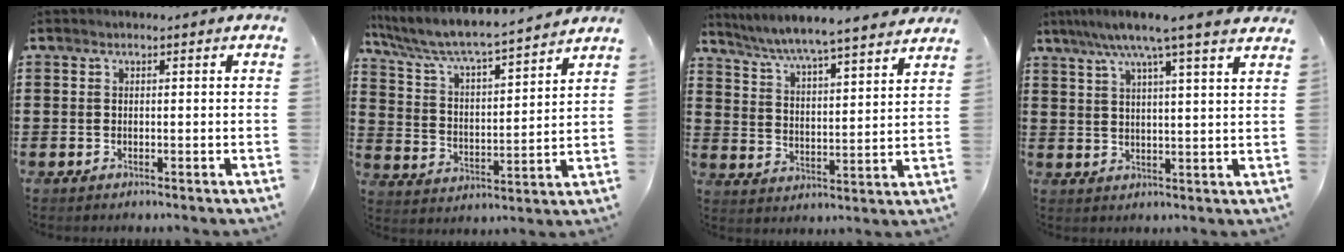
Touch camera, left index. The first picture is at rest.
{"total": 5.9, "force": [5.4, 0.2, 2.3], "torque": [-0.070, -0.041, 0.084]}
{"total": 5.5, "force": [5.2, -0.6, 1.5], "torque": [-0.054, -0.037, 0.087]}
{"total": 7.5, "force": [5.6, -0.2, 4.9], "torque": [-0.111, -0.016, 0.095]}